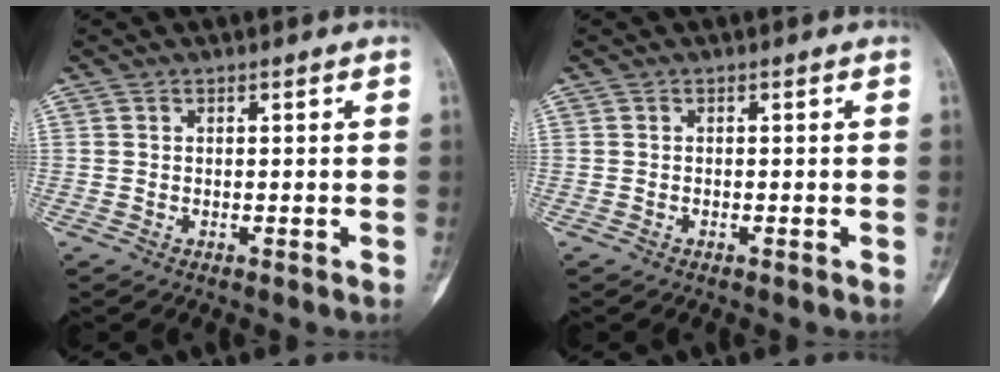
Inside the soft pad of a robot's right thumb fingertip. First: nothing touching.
{"total": 0.0}